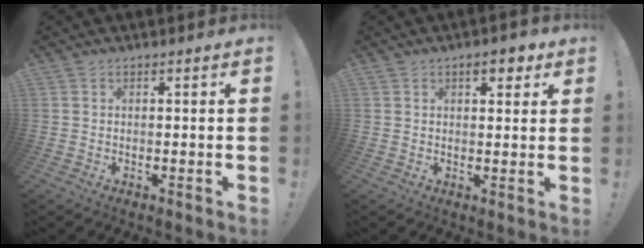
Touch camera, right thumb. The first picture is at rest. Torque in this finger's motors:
{"motor_torque": [-0.52, 0.55, 0.42, 0.38, 0.05]}